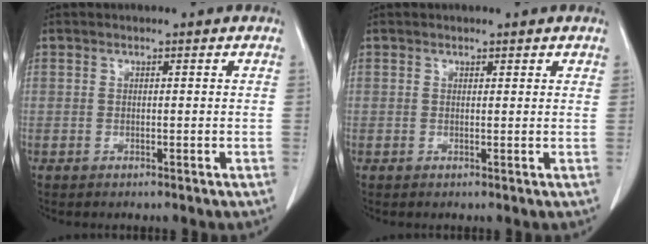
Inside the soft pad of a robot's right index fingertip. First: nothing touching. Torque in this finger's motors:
{"motor_torque": [-0.03, -0.04, 0.00, 0.00]}